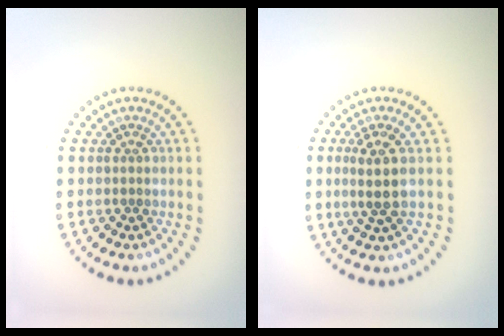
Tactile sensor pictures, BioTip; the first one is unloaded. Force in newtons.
{"total": 2.9, "press": 2.3, "slide": 1.6}